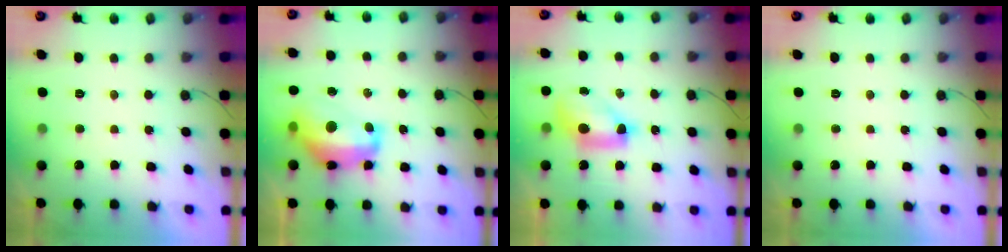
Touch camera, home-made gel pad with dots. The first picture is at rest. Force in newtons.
{"total": 15.2, "press": 15.2, "slide": 1.4}
{"total": 9.4, "press": 9.4, "slide": 1.2}
{"total": 0.0}